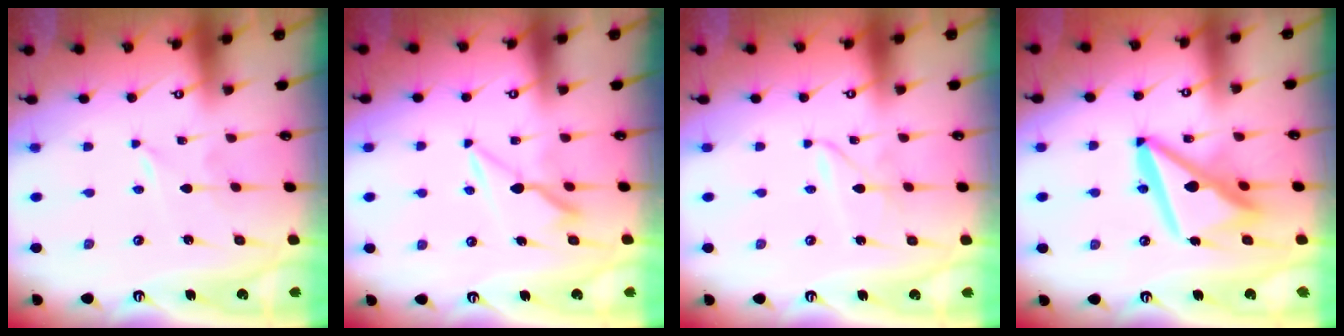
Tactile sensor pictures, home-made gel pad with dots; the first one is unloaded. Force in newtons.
{"total": 8.4, "press": 8.4, "slide": 0.8}
{"total": 1.9, "press": 1.9, "slide": 0.2}
{"total": 15.3, "press": 15.2, "slide": 2.0}